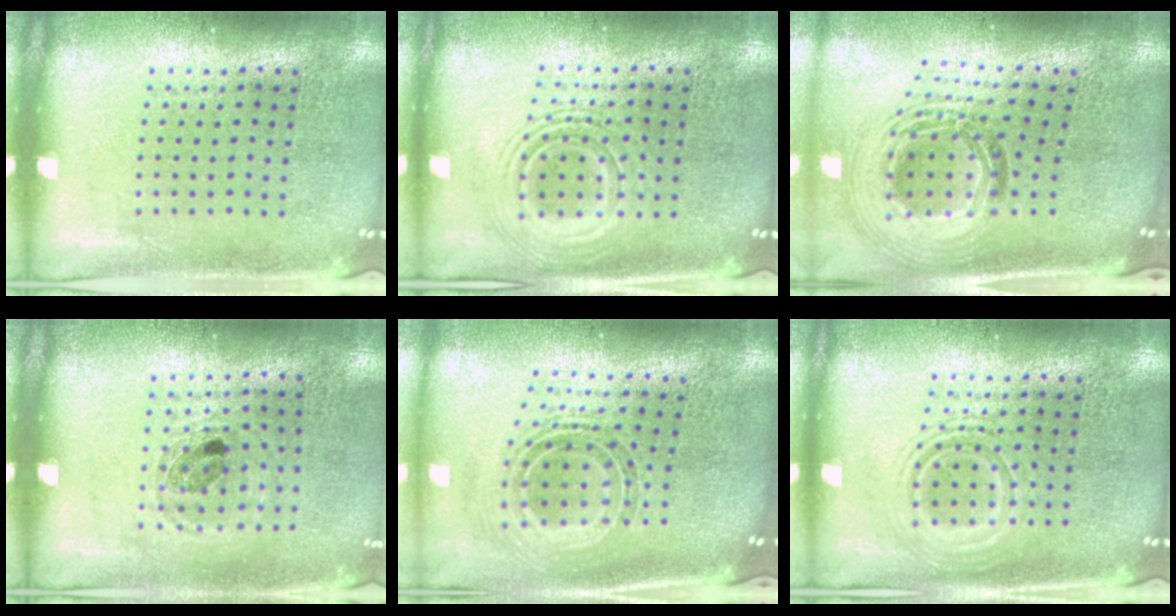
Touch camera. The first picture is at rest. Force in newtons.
{"total": 2.5, "press": 2.5, "slide": 0.4}
{"total": 1.8, "press": 1.5, "slide": 1.0}
{"total": 0.9, "press": 0.9, "slide": 0.1}
{"total": 0.9, "press": 0.8, "slide": 0.5}
{"total": 2.6, "press": 2.6, "slide": 0.4}